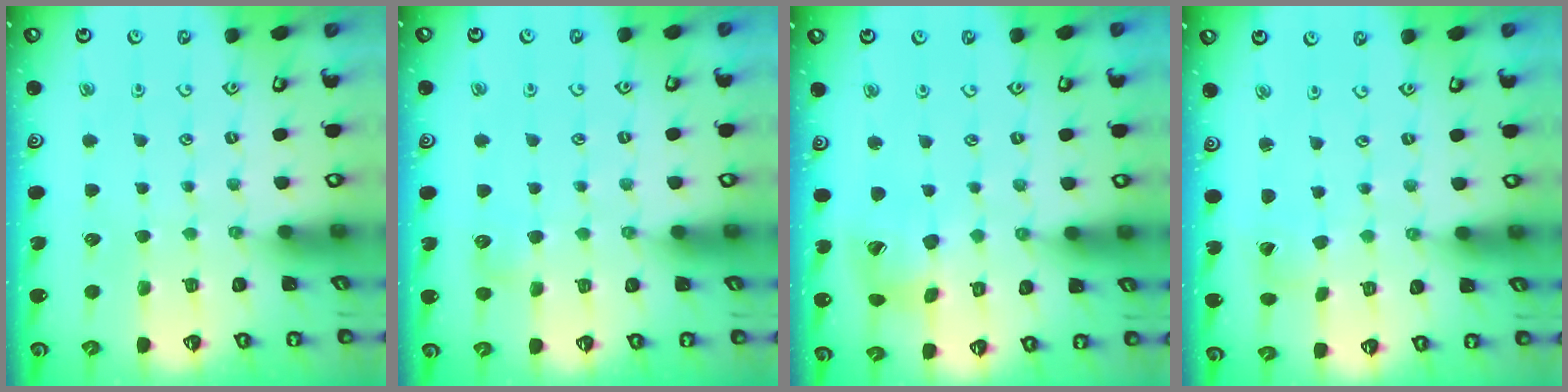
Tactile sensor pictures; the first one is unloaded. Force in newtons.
{"total": 5.3, "press": 5.3, "slide": 0.6}
{"total": 13.2, "press": 13.2, "slide": 1.5}
{"total": 2.9, "press": 2.9, "slide": 0.2}